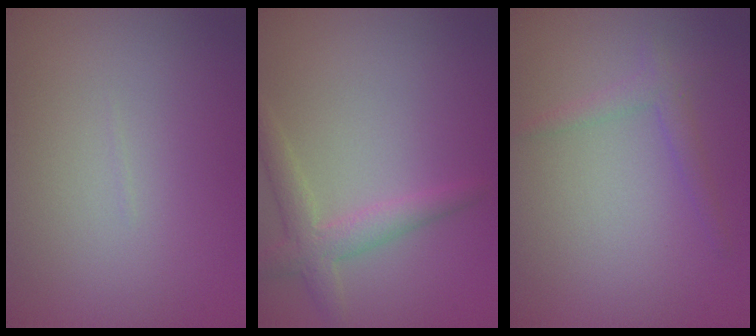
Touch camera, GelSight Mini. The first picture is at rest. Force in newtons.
{"total": 2.8, "press": 2.8, "slide": 0.2}
{"total": 1.5, "press": 1.5, "slide": 0.0}